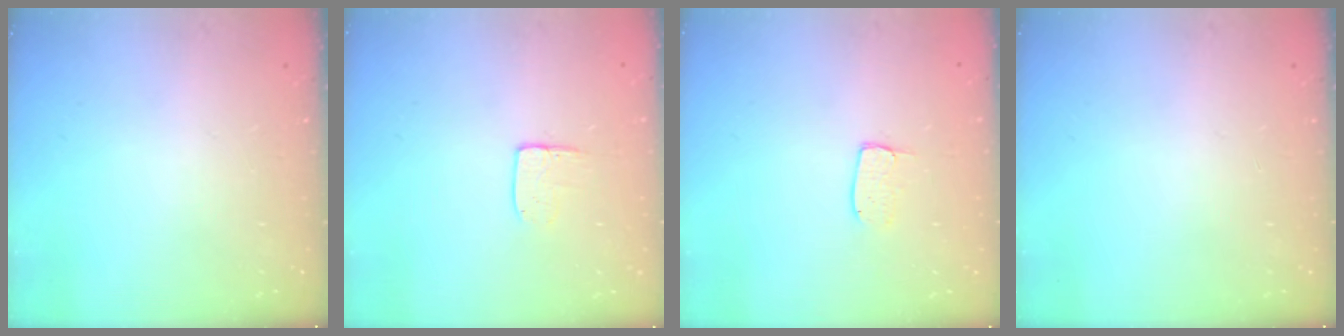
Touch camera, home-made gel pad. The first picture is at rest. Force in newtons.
{"total": 6.8, "press": 6.8, "slide": 0.5}
{"total": 4.9, "press": 4.8, "slide": 0.4}
{"total": 0.0}